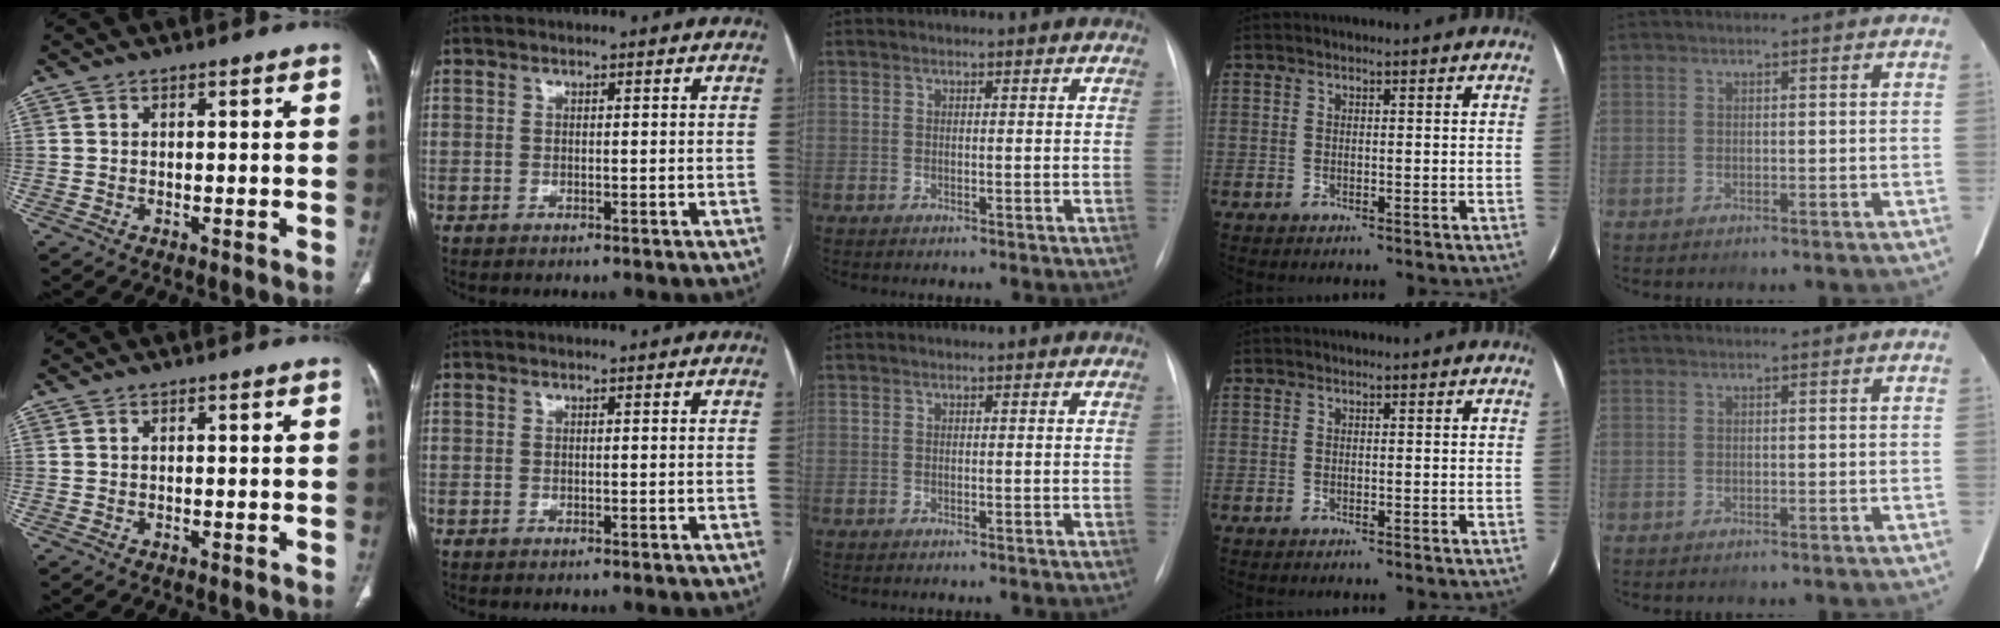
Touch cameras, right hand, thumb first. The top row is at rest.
{}